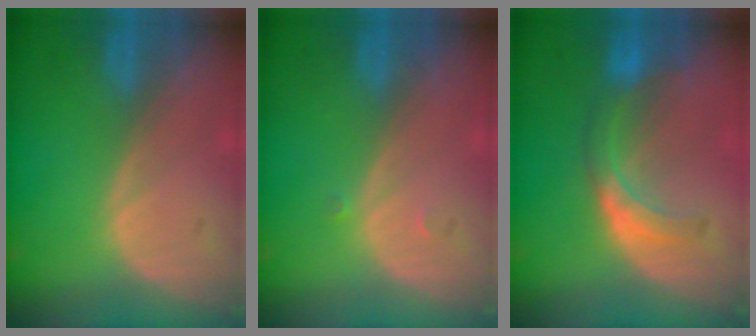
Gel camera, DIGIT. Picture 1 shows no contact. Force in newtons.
{"total": 0.7, "press": 0.5, "slide": 0.5}
{"total": 5.8, "press": 5.6, "slide": 1.5}